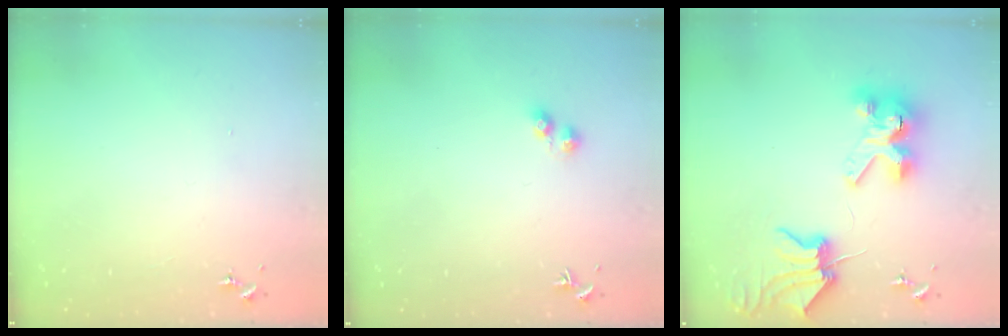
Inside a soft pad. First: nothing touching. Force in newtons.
{"total": 2.5, "press": 2.4, "slide": 0.6}
{"total": 10.7, "press": 10.6, "slide": 1.2}